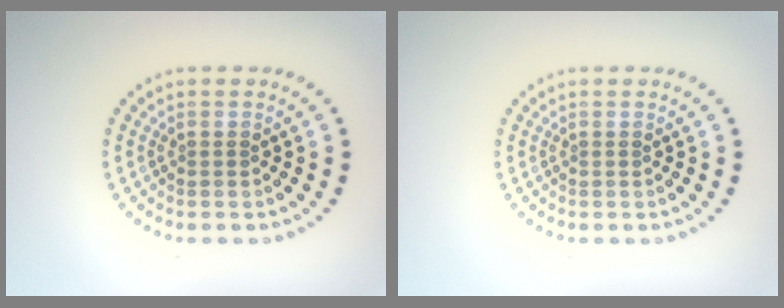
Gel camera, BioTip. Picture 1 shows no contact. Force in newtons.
{"total": 0.0}